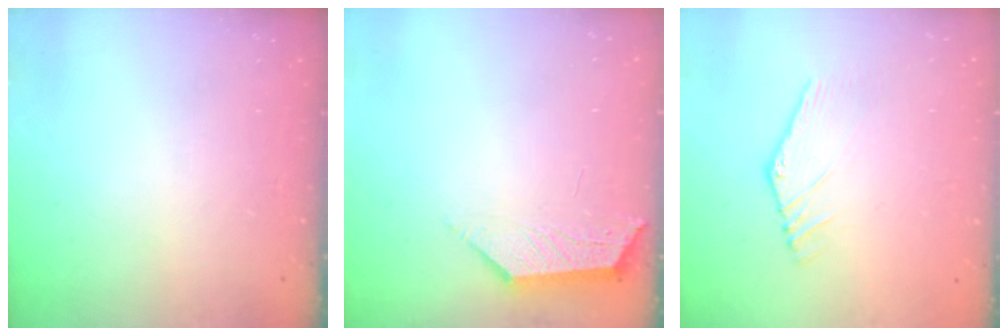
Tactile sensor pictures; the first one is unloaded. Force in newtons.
{"total": 2.0, "press": 2.0, "slide": 0.4}
{"total": 3.6, "press": 3.6, "slide": 0.1}